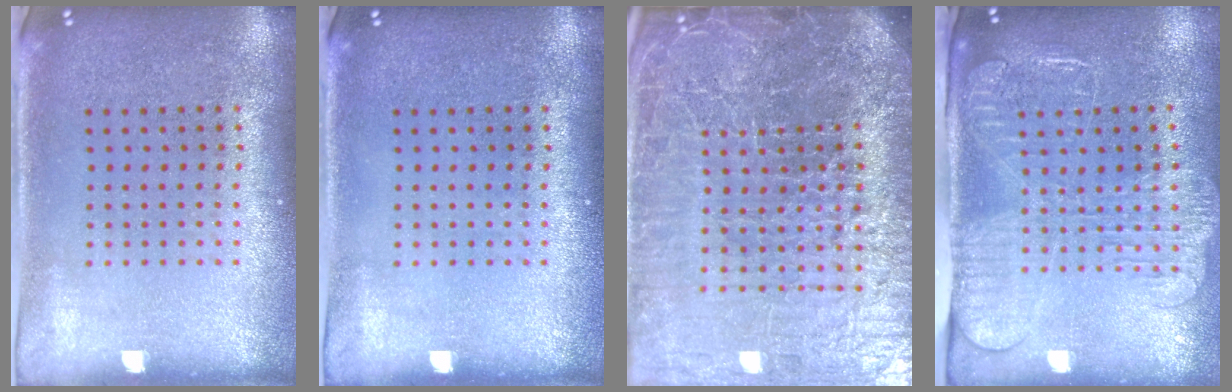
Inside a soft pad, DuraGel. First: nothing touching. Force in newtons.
{"total": 0.0}
{"total": 7.5, "press": 6.5, "slide": 3.8}
{"total": 2.5, "press": 1.9, "slide": 1.5}